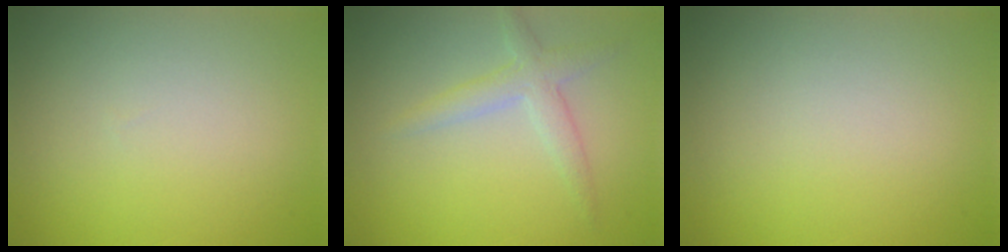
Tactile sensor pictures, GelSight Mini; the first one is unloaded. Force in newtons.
{"total": 2.4, "press": 2.4, "slide": 0.1}
{"total": 0.0}